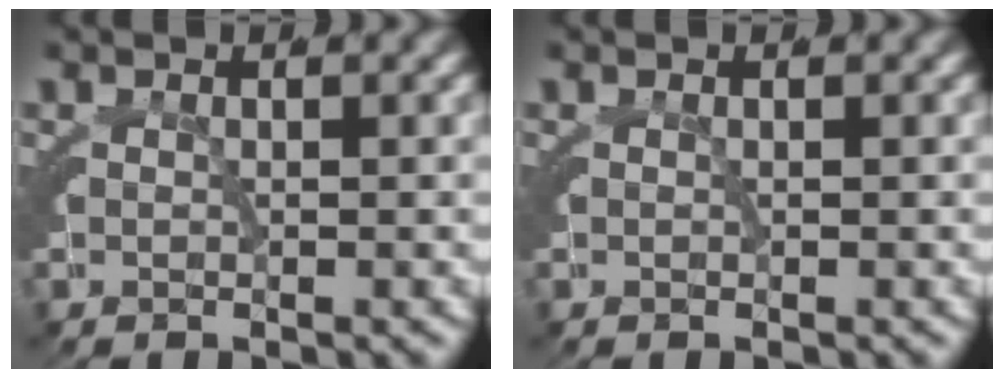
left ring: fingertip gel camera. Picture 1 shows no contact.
{"total": 0.0}